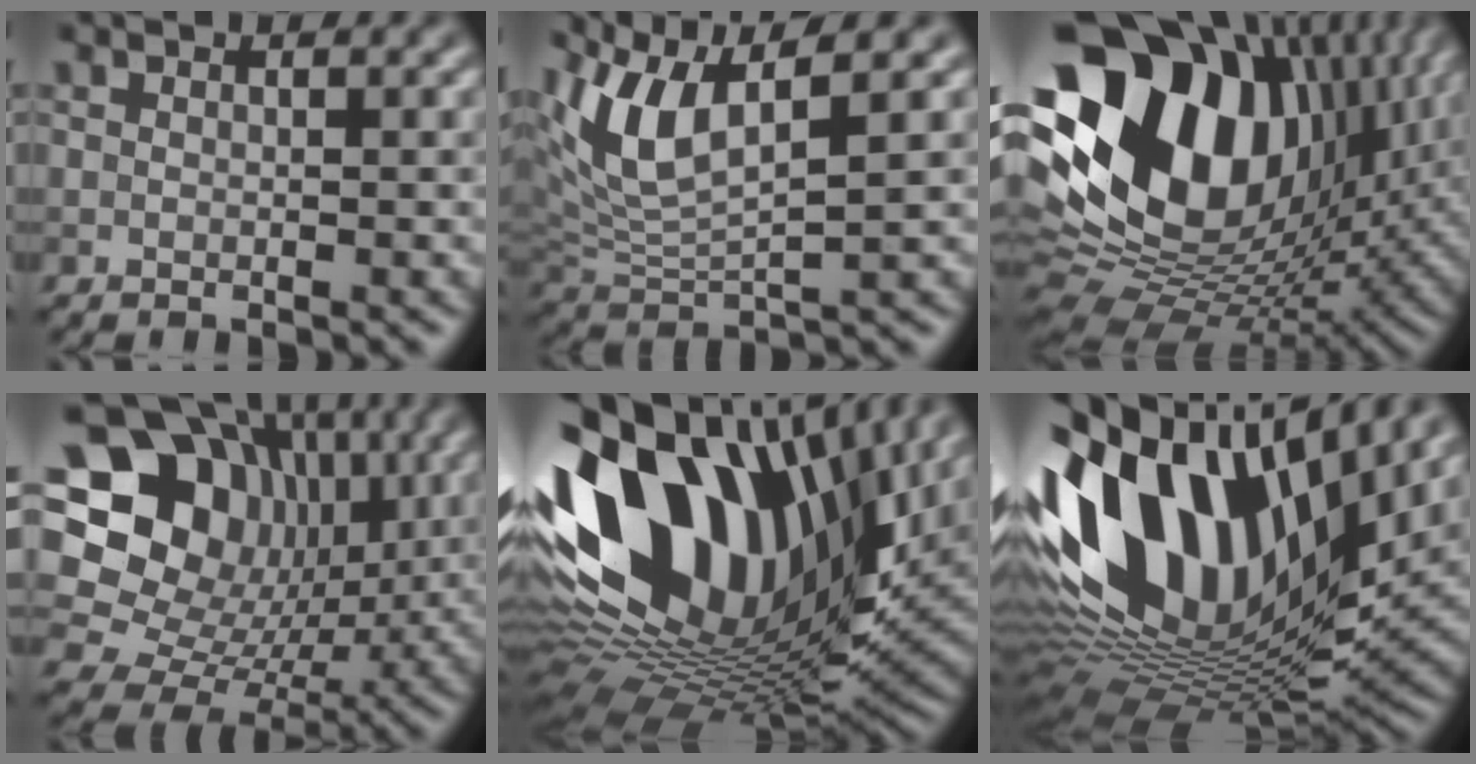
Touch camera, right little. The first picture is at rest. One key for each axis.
{"total": 6.5, "fx": 3.1, "fy": 2.1, "fz": 5.3, "tx": -0.120, "ty": -0.002, "tz": 0.062}
{"total": 19.0, "fx": 5.1, "fy": 12.8, "fz": 13.1, "tx": -0.275, "ty": 0.012, "tz": 0.083}
{"total": 19.0, "fx": 4.9, "fy": 16.3, "fz": 8.6, "tx": -0.181, "ty": 0.053, "tz": 0.080}
{"total": 20.0, "fx": 4.8, "fy": 11.8, "fz": 15.4, "tx": -0.291, "ty": -0.011, "tz": 0.089}
{"total": 17.3, "fx": 4.0, "fy": 10.1, "fz": 13.5, "tx": -0.278, "ty": 0.015, "tz": 0.062}